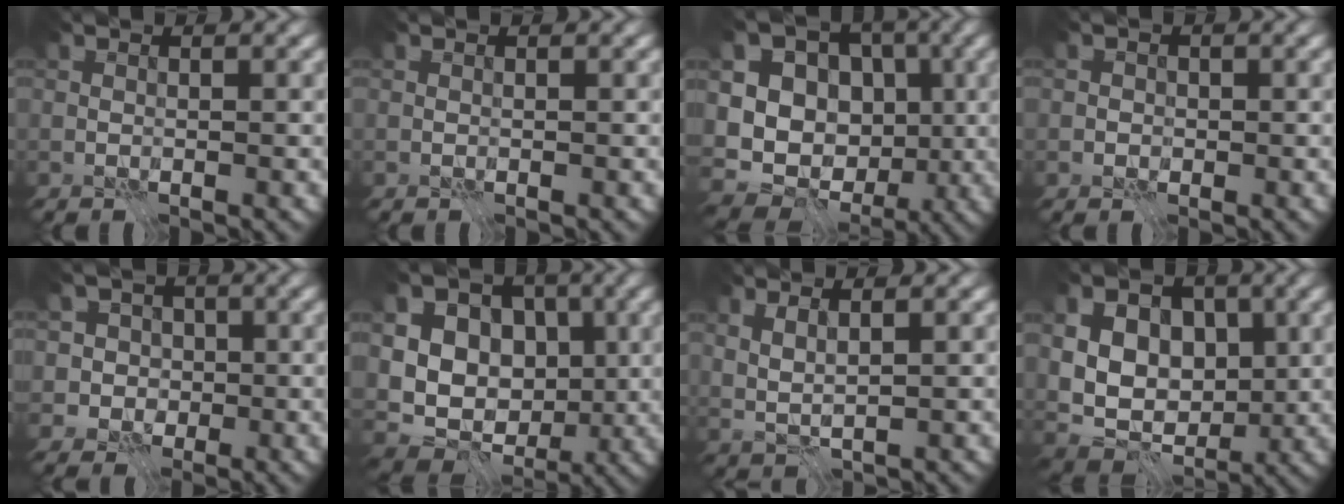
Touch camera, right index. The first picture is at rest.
{"total": 0.0}
{"total": 12.0, "force": [0.2, 10.3, 6.1], "torque": [-0.097, 0.026, -0.020]}
{"total": 1.0, "force": [-0.3, 1.0, 0.2], "torque": [0.009, -0.001, -0.009]}
{"total": 3.9, "force": [0.3, 3.8, 1.1], "torque": [0.005, 0.014, -0.006]}
{"total": 12.8, "force": [1.2, 10.5, 7.2], "torque": [-0.109, 0.028, -0.004]}
{"total": 1.8, "force": [0.9, 0.3, 1.5], "torque": [-0.036, -0.004, 0.020]}
{"total": 10.0, "force": [1.7, 7.5, 6.5], "torque": [-0.096, 0.025, 0.011]}